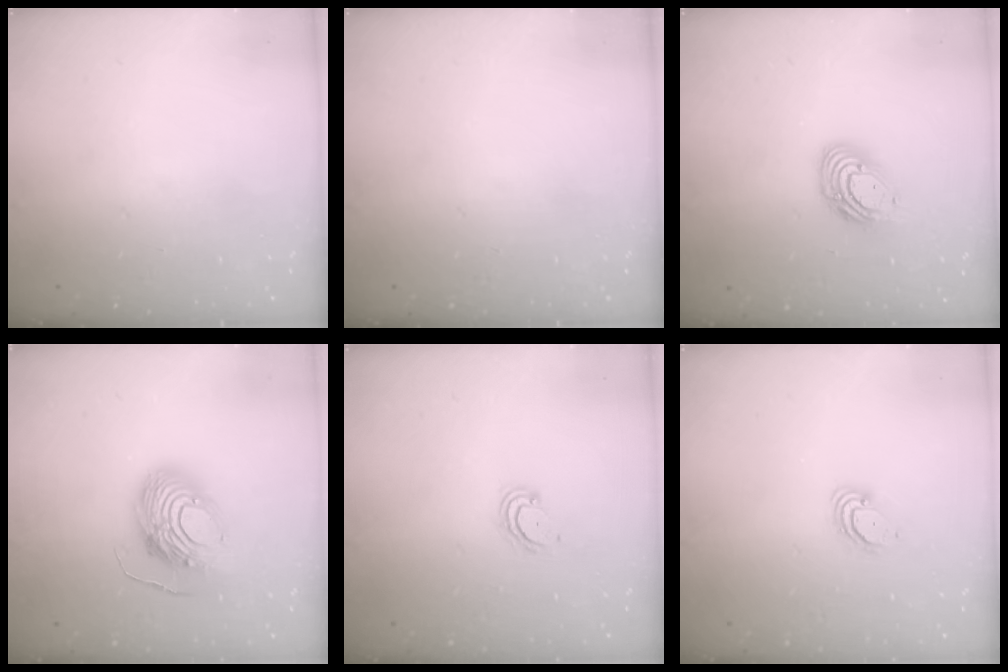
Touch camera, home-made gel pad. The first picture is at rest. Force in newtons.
{"total": 0.0}
{"total": 10.7, "press": 10.7, "slide": 0.8}
{"total": 12.4, "press": 12.3, "slide": 1.1}
{"total": 3.6, "press": 3.6, "slide": 0.3}
{"total": 3.1, "press": 3.1, "slide": 0.2}